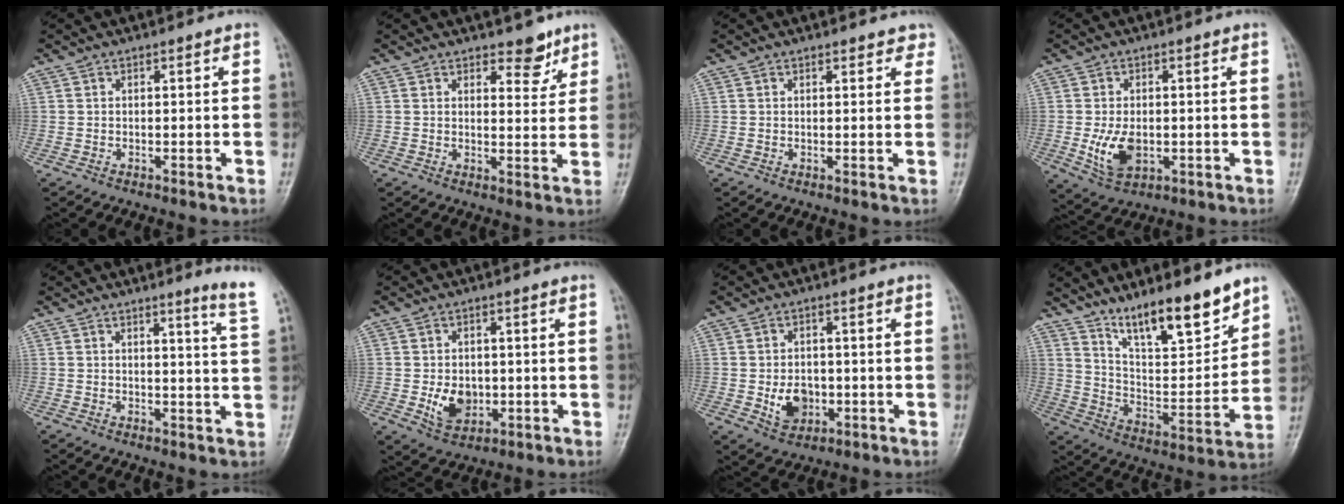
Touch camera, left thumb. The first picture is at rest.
{"total": 4.8, "force": [3.5, 2.5, 2.3], "torque": [-0.002, -0.023, 0.047]}
{"total": 2.3, "force": [1.8, 1.1, 0.7], "torque": [0.017, -0.004, 0.012]}
{"total": 7.5, "force": [-1.2, 4.8, 5.6], "torque": [-0.094, -0.008, -0.013]}
{"total": 5.2, "force": [3.9, -1.0, 3.3], "torque": [-0.044, -0.042, 0.040]}
{"total": 6.6, "force": [-0.9, 5.0, 4.2], "torque": [-0.051, -0.004, -0.006]}
{"total": 6.8, "force": [-1.2, 5.5, 3.8], "torque": [-0.031, 0.004, -0.012]}
{"total": 16.0, "force": [12.1, 4.1, 9.7], "torque": [-0.125, -0.083, 0.214]}